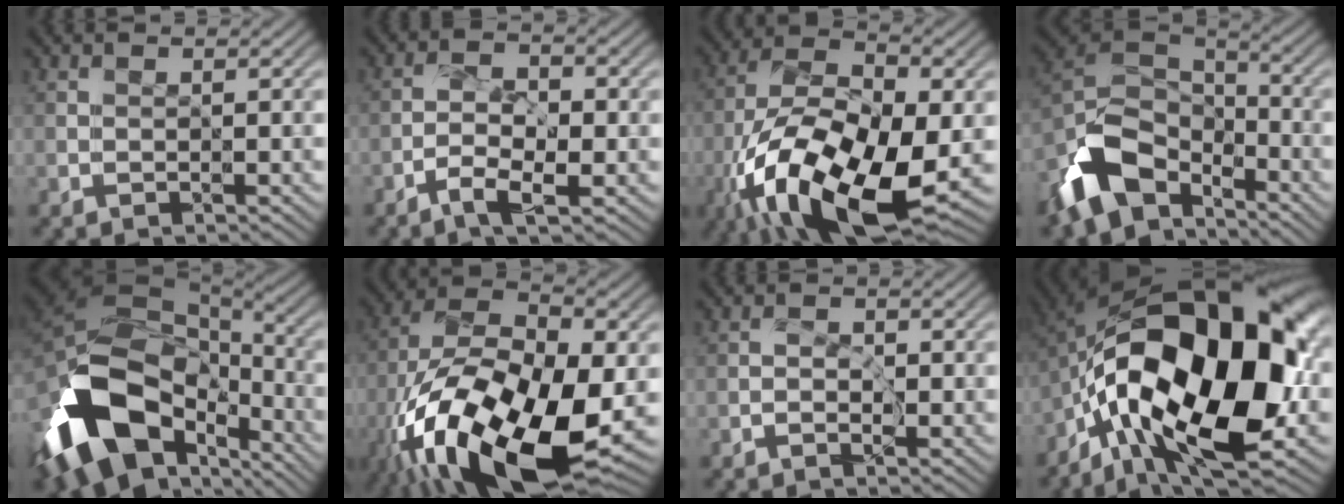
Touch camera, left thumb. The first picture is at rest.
{"total": 4.1, "force": [-2.2, 1.4, 3.1], "torque": [-0.063, 0.002, -0.043]}
{"total": 18.0, "force": [-7.7, 8.4, 14.0], "torque": [-0.286, -0.035, -0.141]}
{"total": 11.7, "force": [-6.7, 6.8, 6.6], "torque": [-0.148, -0.013, -0.144]}
{"total": 17.3, "force": [-7.3, 10.8, 11.4], "torque": [-0.267, -0.040, -0.111]}
{"total": 20.0, "force": [-8.1, 9.4, 15.7], "torque": [-0.332, -0.043, -0.130]}
{"total": 1.0, "force": [-0.5, 0.5, 0.7], "torque": [-0.009, 0.001, -0.012]}
{"total": 20.3, "force": [-4.0, 10.9, 16.7], "torque": [-0.324, -0.022, -0.055]}